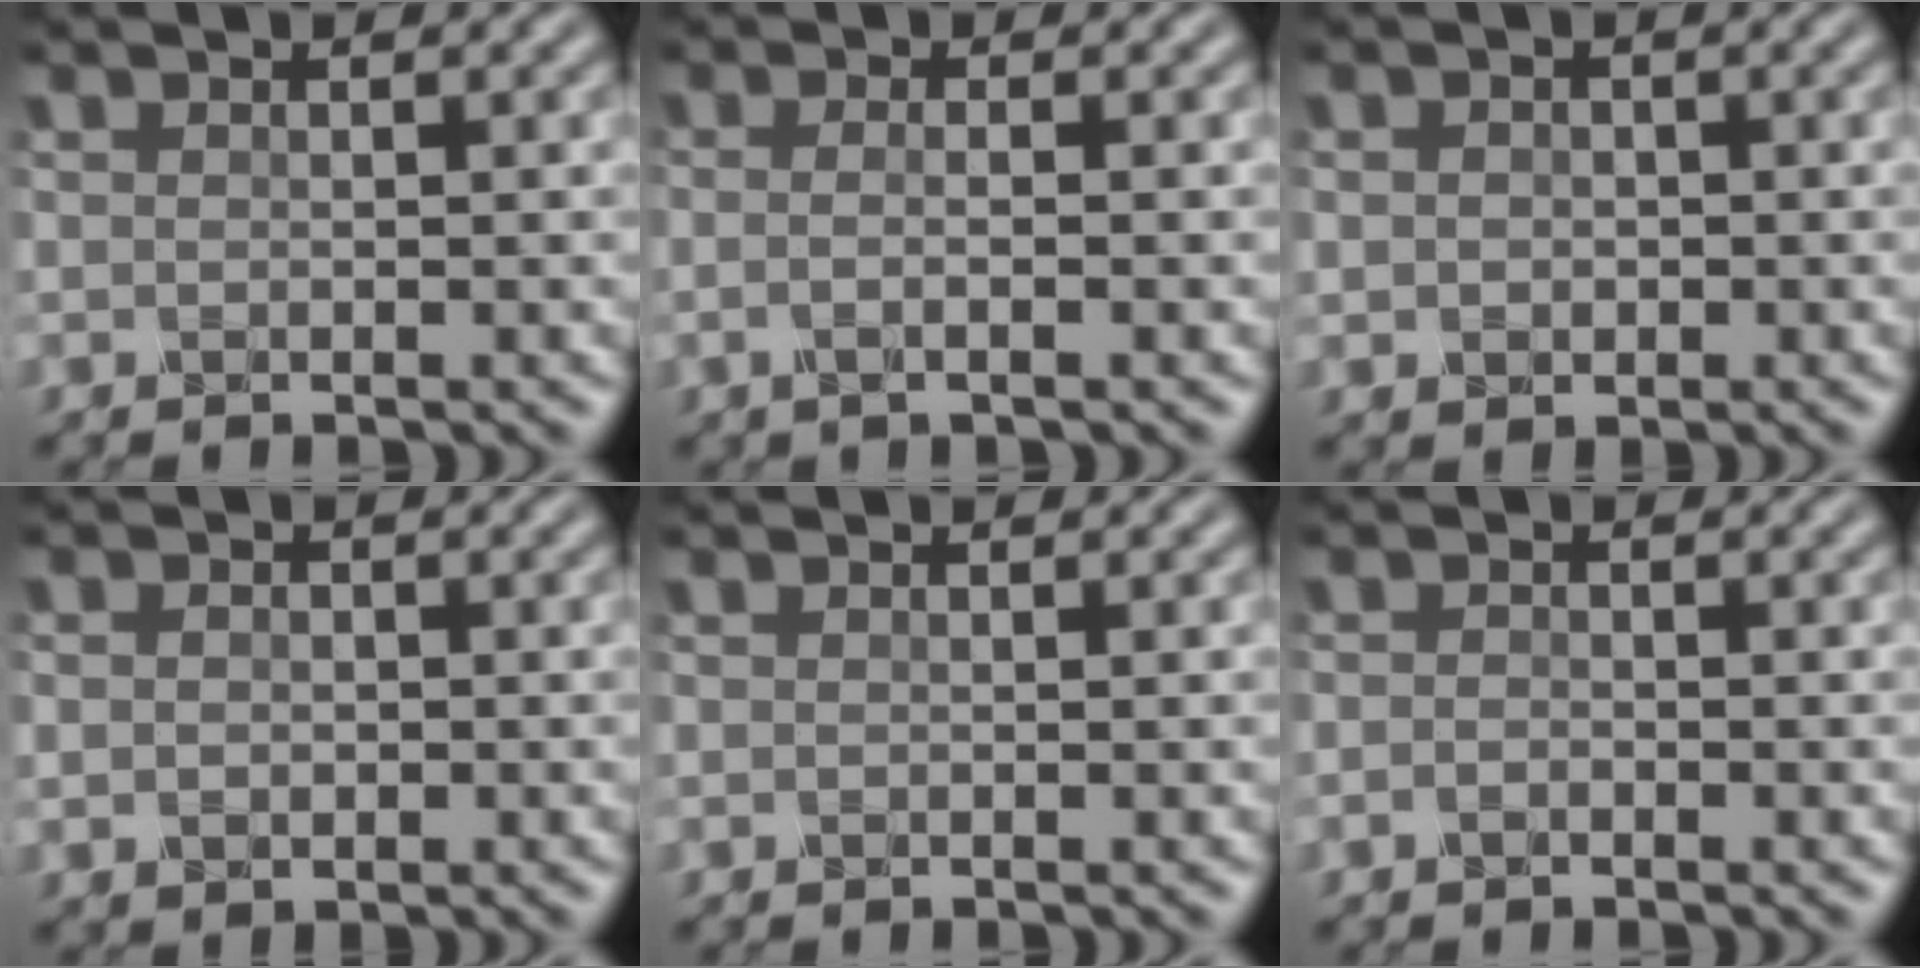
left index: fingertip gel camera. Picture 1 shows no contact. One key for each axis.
{"total": 2.1, "fx": -0.3, "fy": 0.9, "fz": 1.9, "tx": -0.026, "ty": -0.004, "tz": -0.017}
{"total": 1.4, "fx": 0.0, "fy": 1.3, "fz": 0.5, "tx": -0.006, "ty": -0.004, "tz": -0.001}
{"total": 1.6, "fx": 0.0, "fy": 1.3, "fz": 0.9, "tx": -0.016, "ty": -0.001, "tz": 0.000}
{"total": 0.0}
{"total": 0.7, "fx": -0.4, "fy": 0.4, "fz": 0.4, "tx": -0.009, "ty": -0.002, "tz": -0.010}